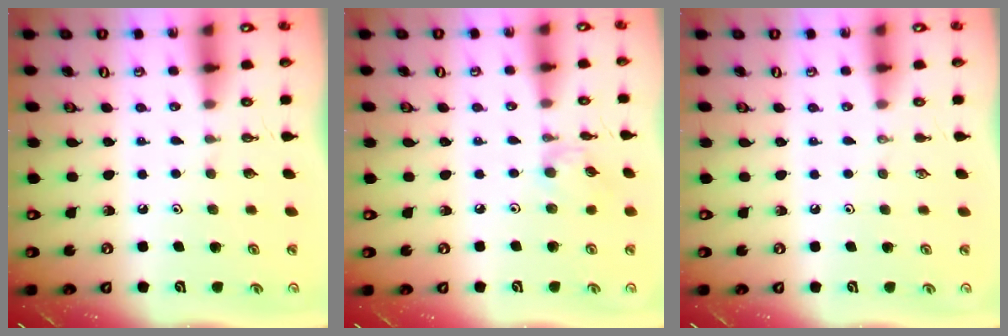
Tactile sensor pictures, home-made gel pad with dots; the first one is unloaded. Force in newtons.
{"total": 4.6, "press": 4.6, "slide": 0.5}
{"total": 0.0}